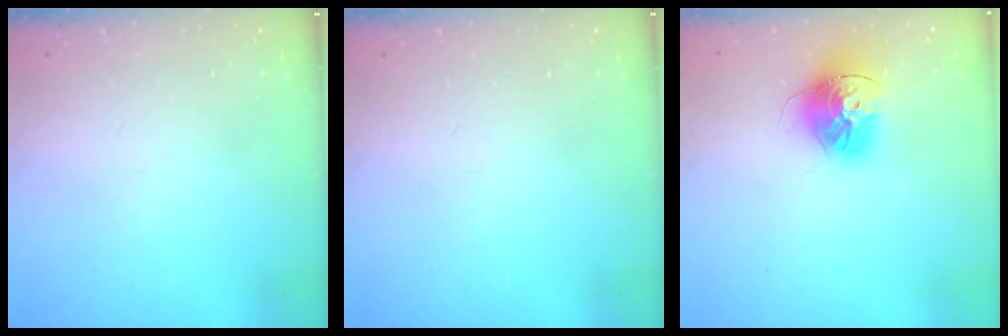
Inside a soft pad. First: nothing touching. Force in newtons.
{"total": 0.0}
{"total": 15.1, "press": 15.0, "slide": 1.5}